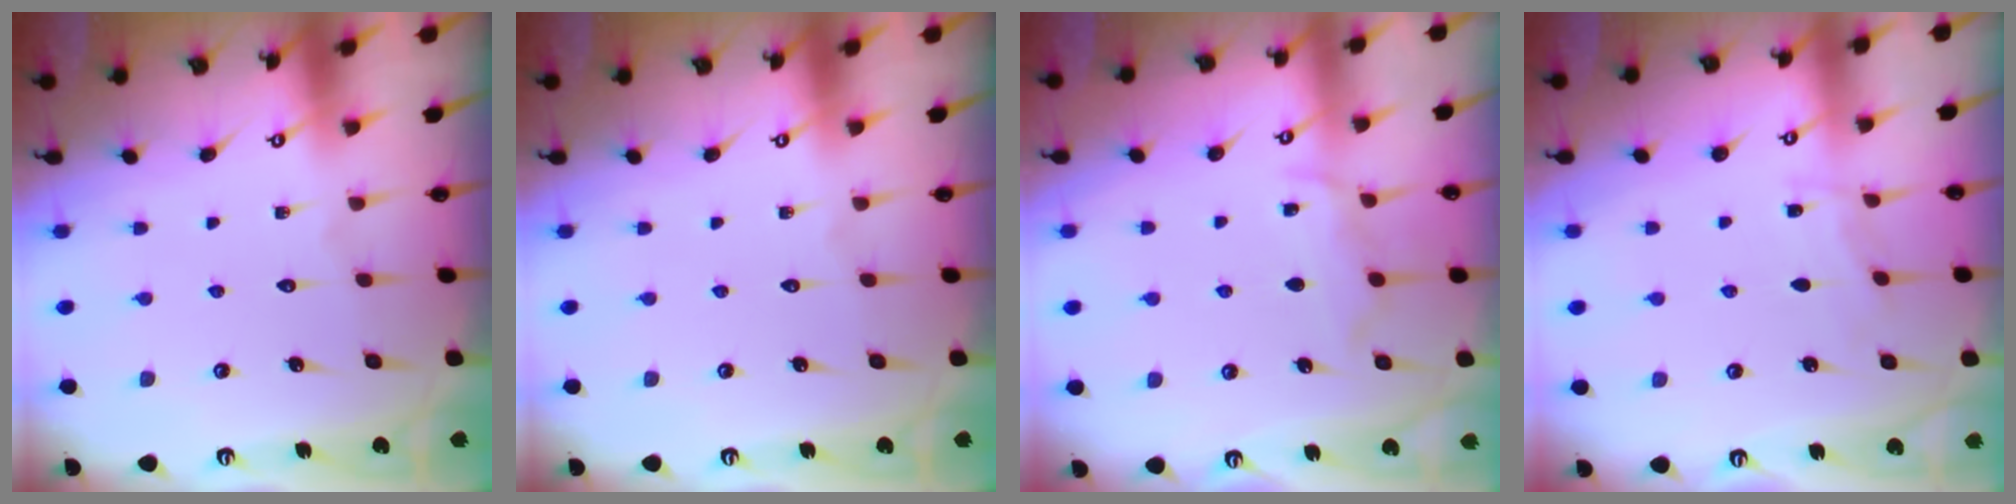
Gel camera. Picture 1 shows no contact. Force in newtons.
{"total": 0.0}
{"total": 7.6, "press": 7.6, "slide": 0.9}
{"total": 4.0, "press": 4.0, "slide": 0.4}